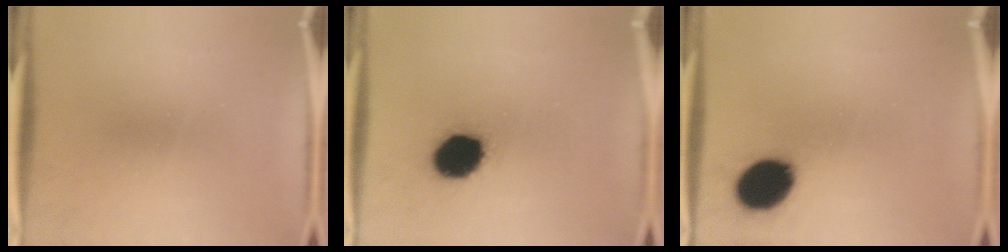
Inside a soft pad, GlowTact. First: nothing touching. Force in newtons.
{"total": 13.7}
{"total": 13.1}